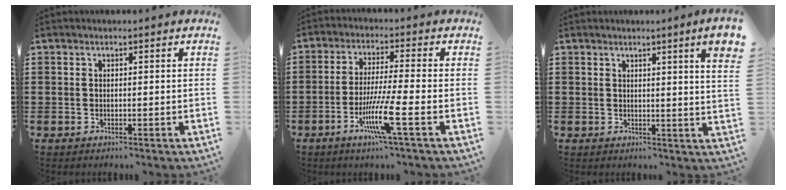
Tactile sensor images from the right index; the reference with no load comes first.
{"total": 8.2, "force": [-3.5, 0.0, 7.4], "torque": [-0.147, -0.016, -0.068]}
{"total": 3.8, "force": [2.1, -0.6, 3.2], "torque": [-0.055, -0.007, 0.033]}